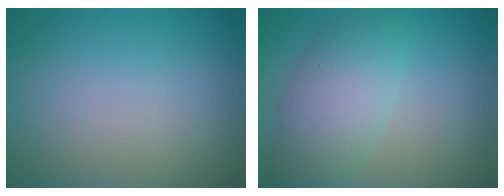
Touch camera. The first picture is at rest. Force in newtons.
{"total": 5.1, "press": 5.1, "slide": 0.1}